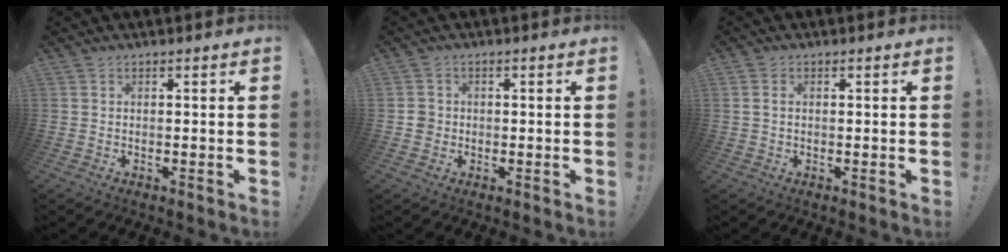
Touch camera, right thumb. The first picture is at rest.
{"total": 3.2, "force": [-0.6, 3.0, 1.0], "torque": [-0.005, 0.005, -0.010]}
{"total": 1.4, "force": [0.2, 1.1, 0.8], "torque": [-0.020, 0.007, 0.005]}